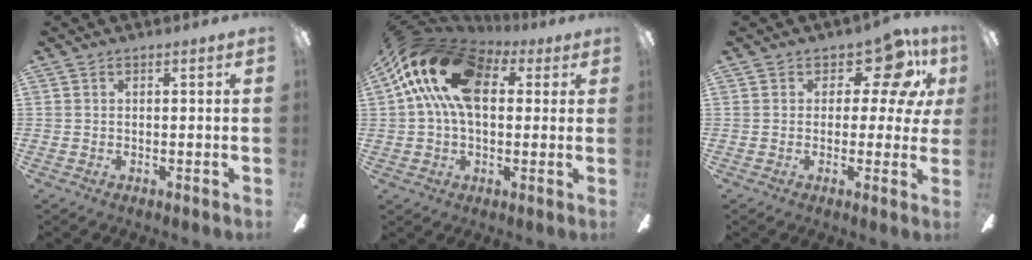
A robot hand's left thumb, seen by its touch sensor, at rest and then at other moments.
{"total": 19.5, "force": [5.5, 12.0, 14.3], "torque": [-0.270, 0.012, 0.096]}
{"total": 10.8, "force": [5.5, 5.9, 7.3], "torque": [-0.101, -0.031, 0.094]}